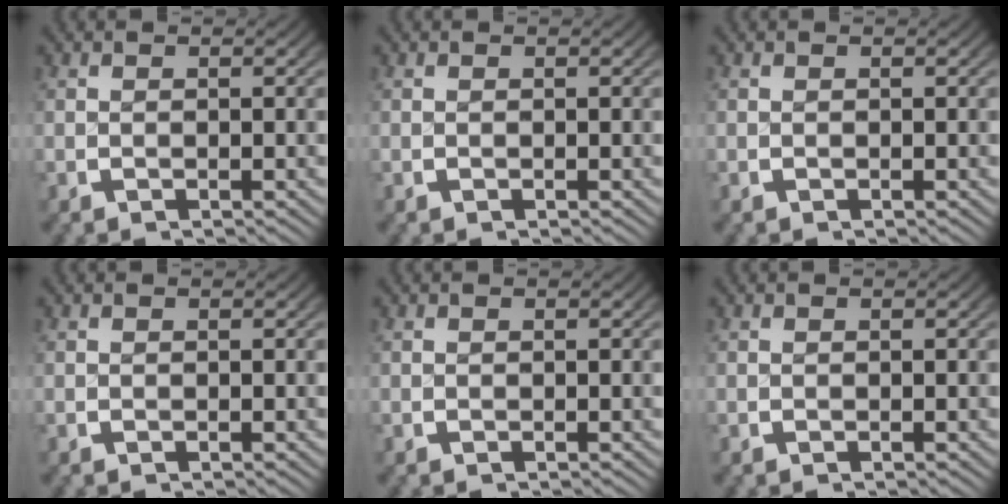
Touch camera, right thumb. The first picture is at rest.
{"total": 0.0}
{"total": 0.0}
{"total": 0.0}
{"total": 0.0}
{"total": 0.0}